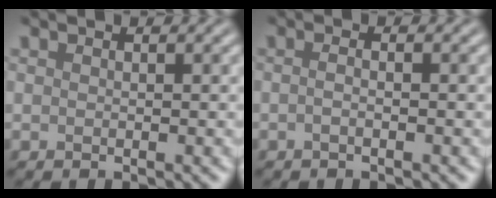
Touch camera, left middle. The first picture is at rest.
{"total": 1.3, "force": [-0.2, 0.5, 1.2], "torque": [-0.011, -0.002, -0.015]}